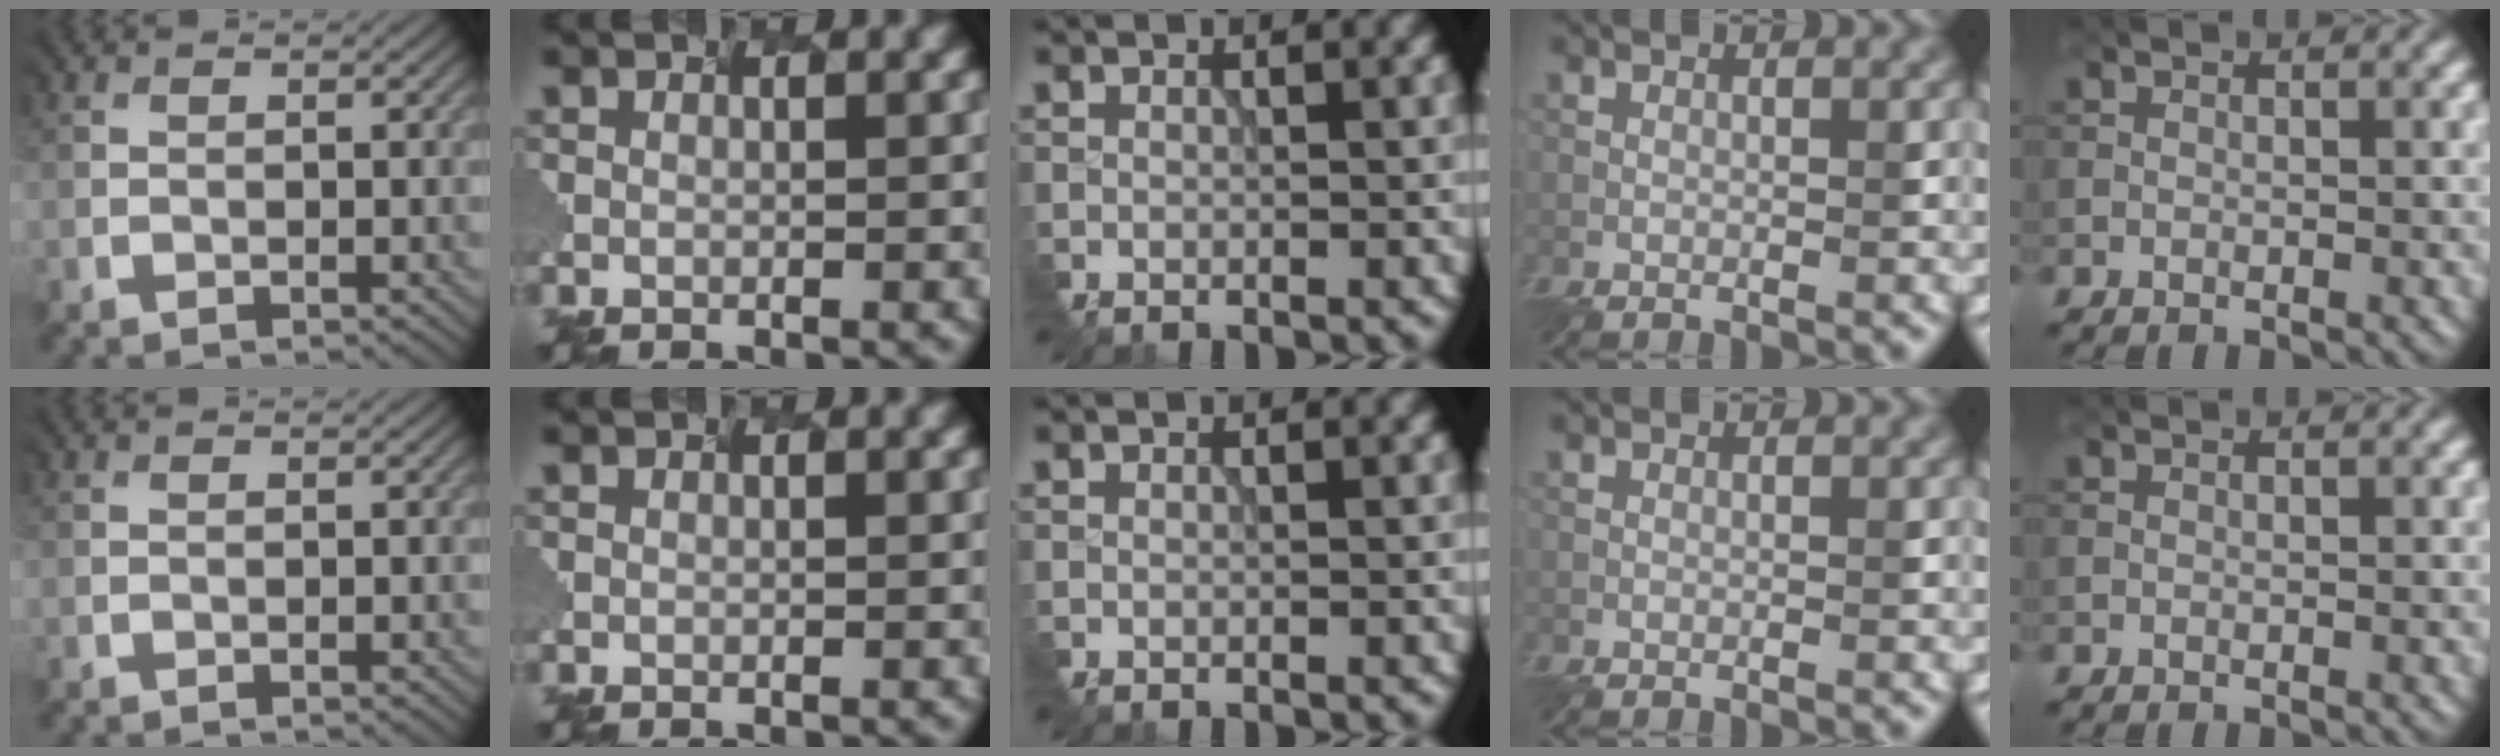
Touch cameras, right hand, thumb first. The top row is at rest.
{}